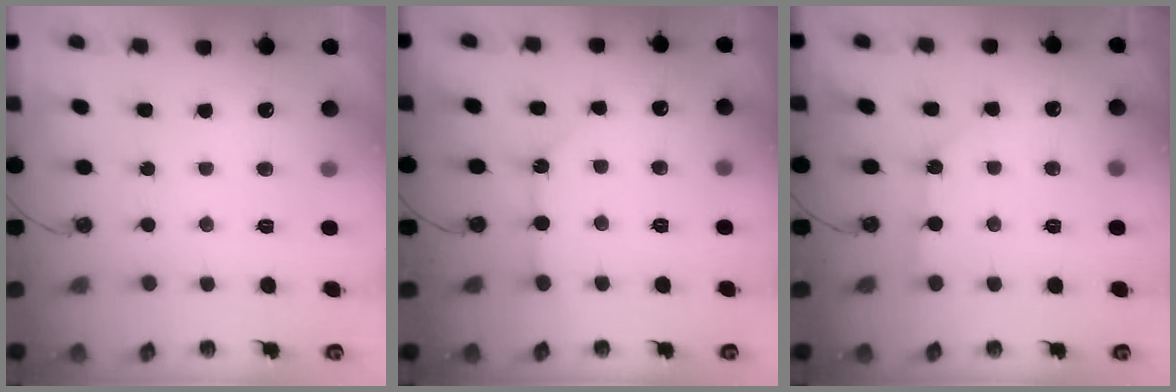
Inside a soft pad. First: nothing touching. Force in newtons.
{"total": 3.4, "press": 3.4, "slide": 0.1}
{"total": 1.0, "press": 1.0, "slide": 0.1}